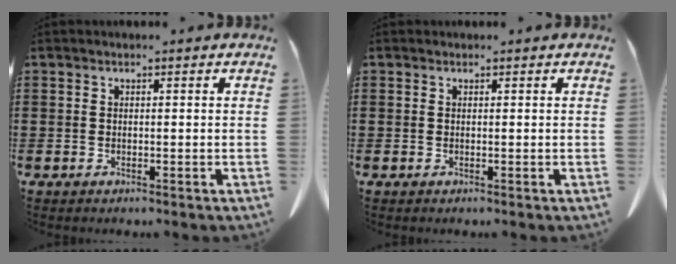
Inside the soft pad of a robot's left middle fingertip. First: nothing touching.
{"total": 0.0}